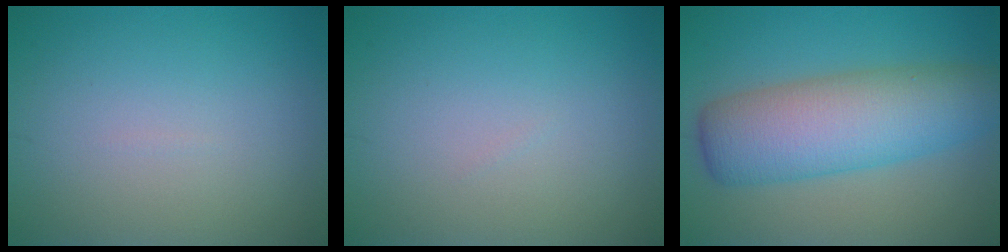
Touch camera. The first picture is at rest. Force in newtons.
{"total": 0.0}
{"total": 8.5, "press": 8.5, "slide": 0.2}